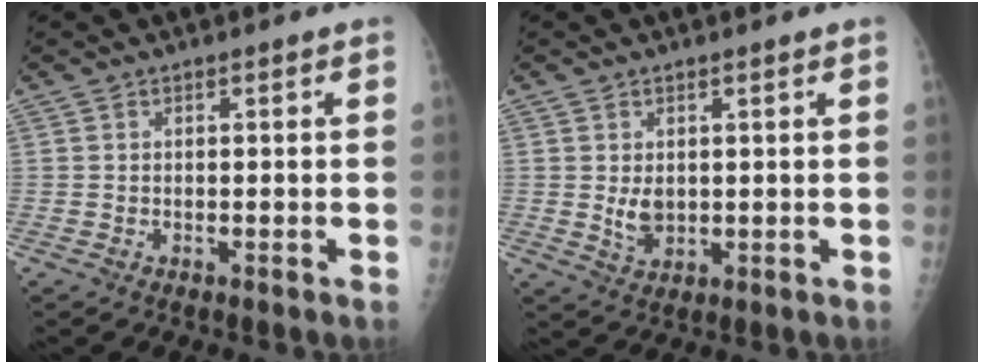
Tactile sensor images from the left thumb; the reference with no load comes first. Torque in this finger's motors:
{"motor_torque": [0.63, 0.52, 0.52, 0.18, 0.00]}